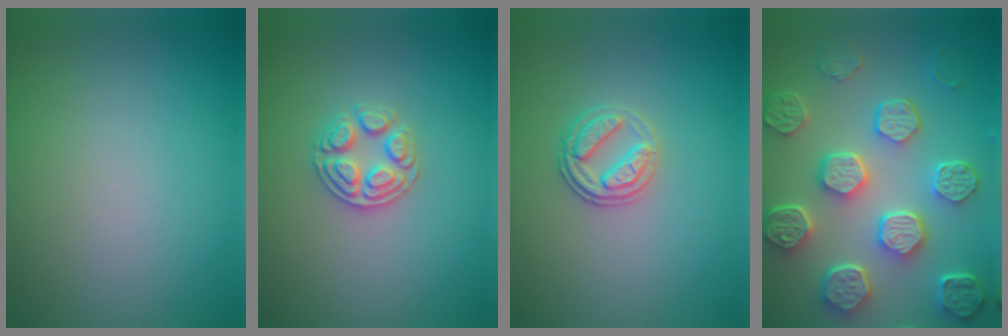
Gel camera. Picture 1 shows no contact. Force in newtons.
{"total": 2.9, "press": 2.7, "slide": 1.0}
{"total": 2.7, "press": 2.4, "slide": 1.1}
{"total": 8.5, "press": 6.4, "slide": 5.6}